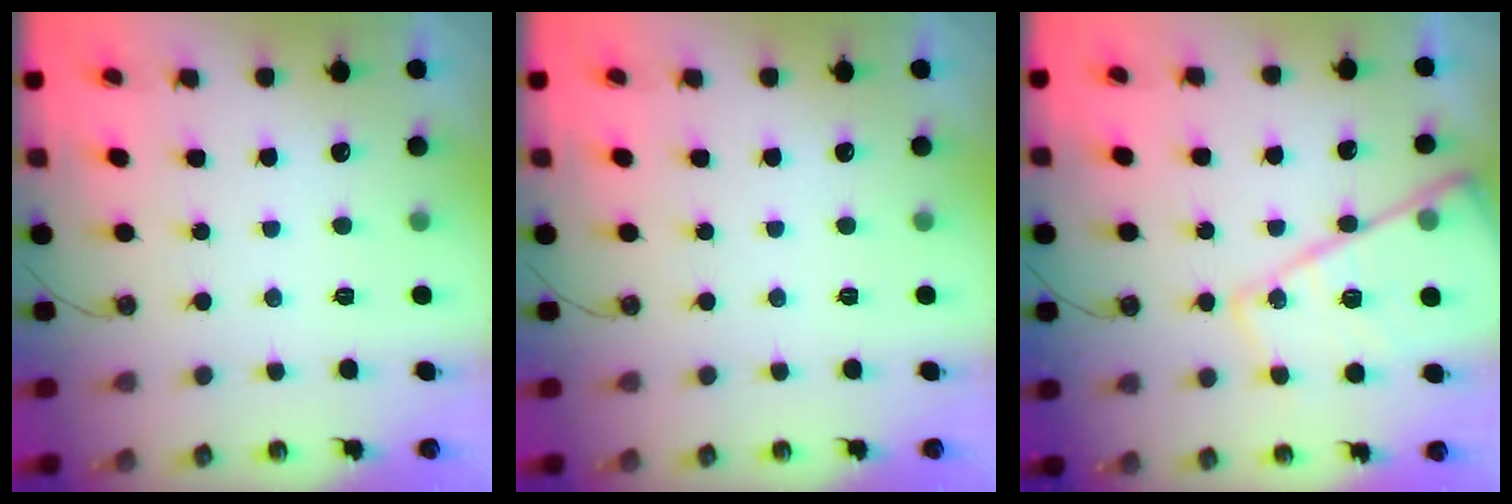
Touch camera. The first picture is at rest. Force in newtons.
{"total": 0.0}
{"total": 19.4, "press": 19.3, "slide": 1.6}